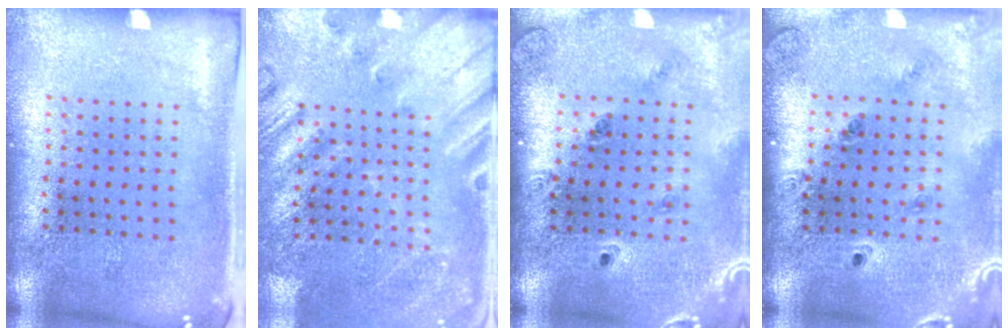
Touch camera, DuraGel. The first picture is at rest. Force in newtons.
{"total": 2.3, "press": 2.0, "slide": 1.0}
{"total": 1.3, "press": 1.3, "slide": 0.2}
{"total": 1.4, "press": 1.4, "slide": 0.1}